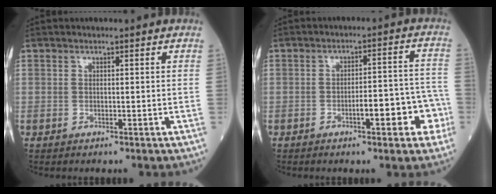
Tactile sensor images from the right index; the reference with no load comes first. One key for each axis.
{"total": 7.8, "fx": -3.4, "fy": 2.1, "fz": 6.7, "tx": -0.082, "ty": 0.029, "tz": -0.041}